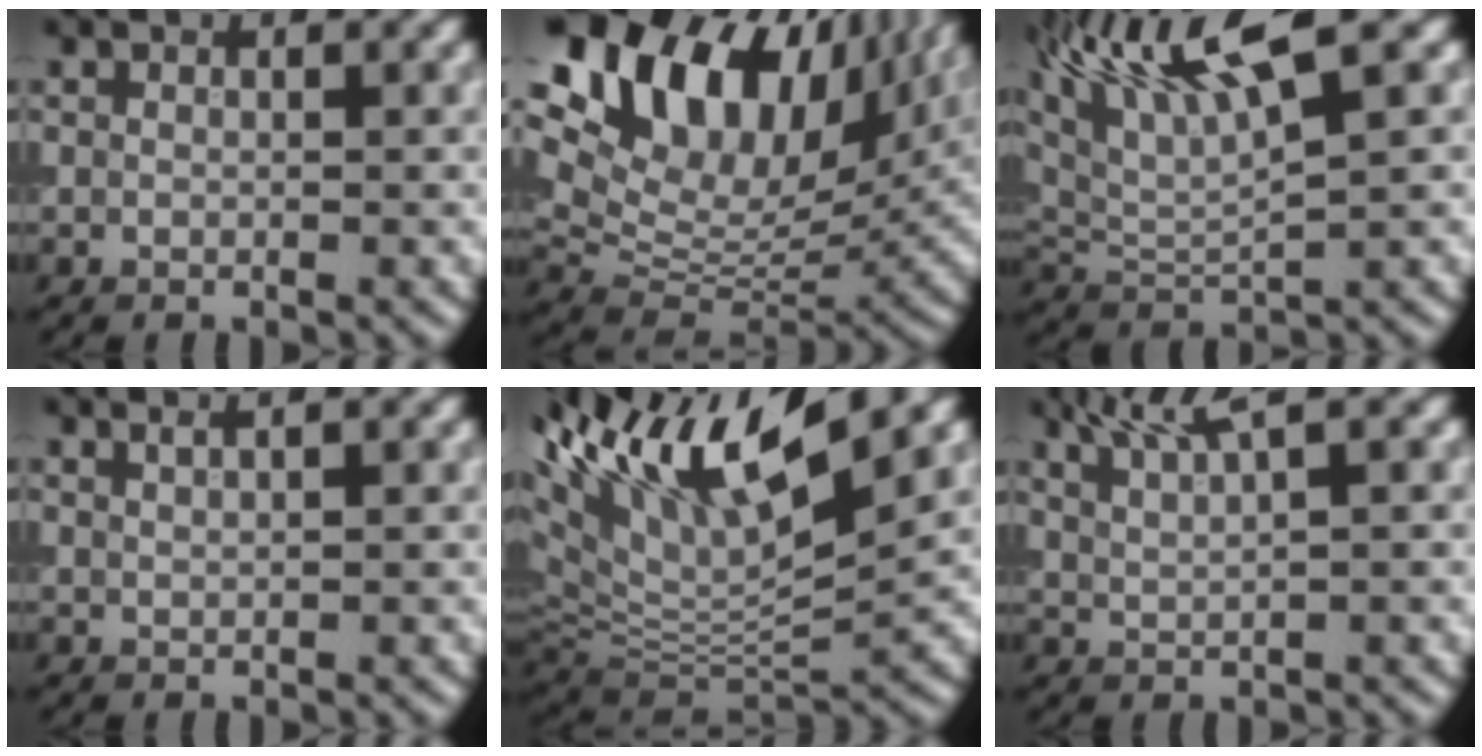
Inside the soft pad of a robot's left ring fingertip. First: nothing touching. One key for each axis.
{"total": 19.1, "fx": 9.7, "fy": 11.5, "fz": 11.8, "tx": -0.217, "ty": 0.061, "tz": 0.176}
{"total": 9.4, "fx": 5.5, "fy": 2.1, "fz": 7.3, "tx": -0.149, "ty": 0.022, "tz": 0.103}
{"total": 2.2, "fx": 1.5, "fy": 0.9, "fz": 1.4, "tx": 0.000, "ty": 0.013, "tz": -0.001}
{"total": 12.2, "fx": 6.5, "fy": 4.2, "fz": 9.3, "tx": -0.189, "ty": 0.024, "tz": 0.120}
{"total": 4.6, "fx": 3.4, "fy": 0.8, "fz": 2.9, "tx": -0.049, "ty": 0.018, "tz": 0.049}